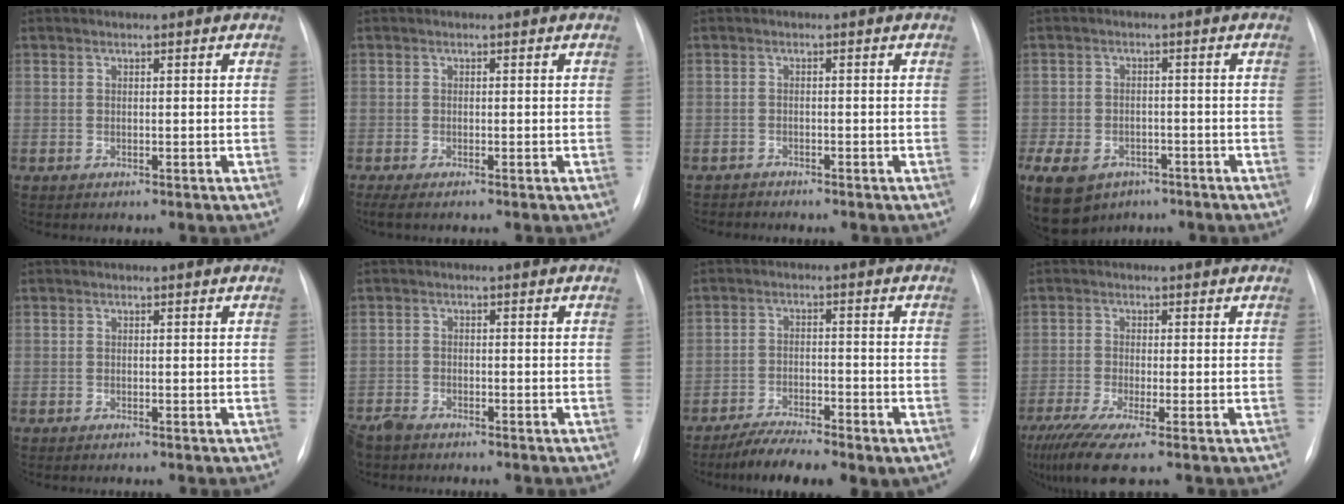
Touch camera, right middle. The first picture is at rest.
{"total": 2.5, "force": [-2.0, 0.0, 1.5], "torque": [-0.021, -0.006, -0.031]}
{"total": 1.9, "force": [-1.9, 0.4, -0.3], "torque": [0.006, -0.005, -0.031]}
{"total": 24.8, "force": [-12.6, 18.5, 10.6], "torque": [-0.354, -0.023, -0.175]}
{"total": 0.5, "force": [-0.5, 0.0, 0.3], "torque": [-0.005, -0.001, -0.007]}
{"total": 4.5, "force": [-4.0, 1.3, 1.4], "torque": [-0.026, -0.010, -0.070]}
{"total": 10.0, "force": [-7.5, 2.6, 6.1], "torque": [-0.099, -0.009, -0.119]}
{"total": 8.0, "force": [-5.6, 0.3, 5.7], "torque": [-0.101, -0.025, -0.100]}